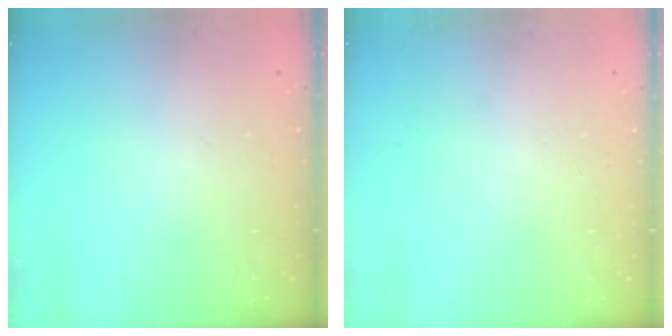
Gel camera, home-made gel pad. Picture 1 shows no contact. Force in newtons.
{"total": 0.0}